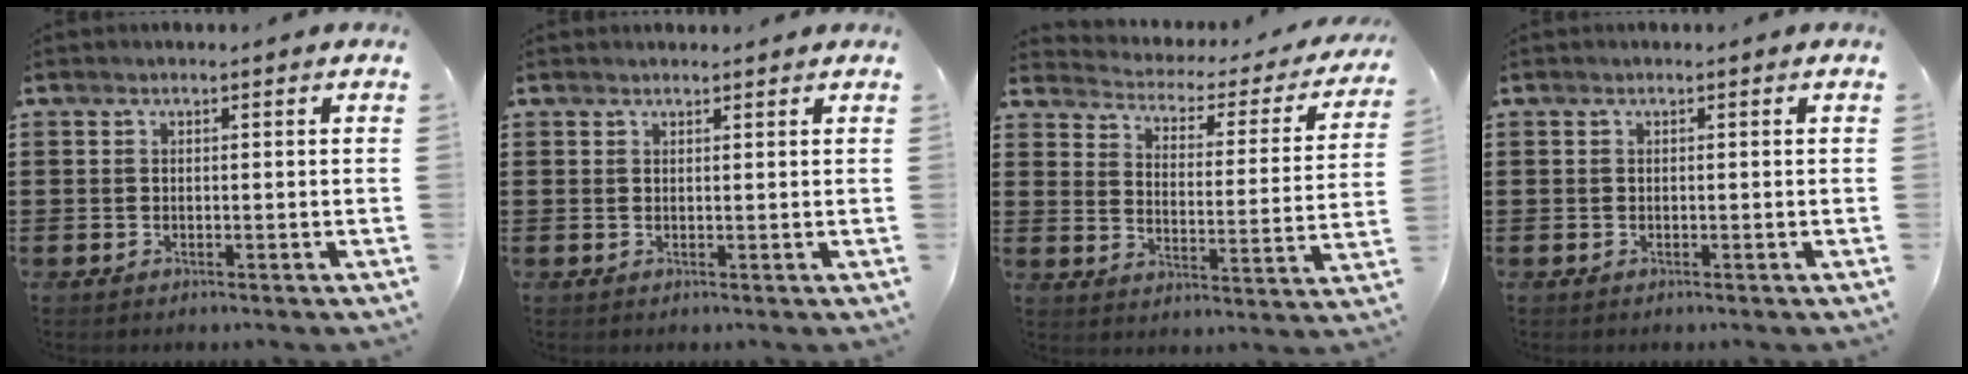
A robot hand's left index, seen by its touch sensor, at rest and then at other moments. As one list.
[{"total": 0.9, "force": [0.9, 0.1, 0.1], "torque": [-0.003, 0.000, 0.018]}, {"total": 2.1, "force": [1.9, 0.7, 0.5], "torque": [-0.029, -0.021, 0.021]}, {"total": 0.0}]